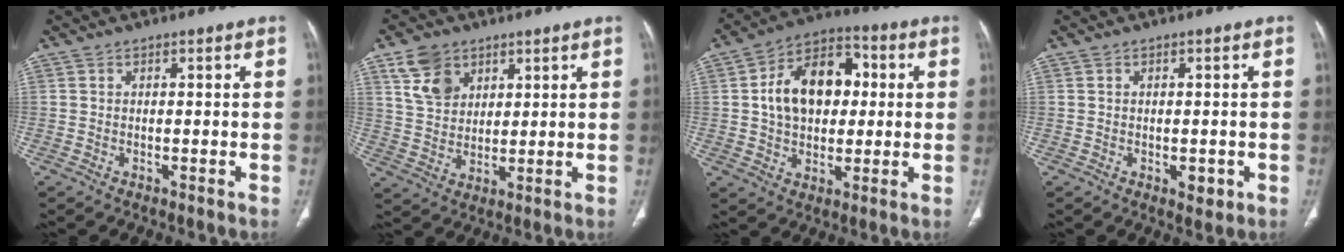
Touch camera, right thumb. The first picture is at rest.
{"total": 8.2, "force": [4.5, 5.8, 3.8], "torque": [-0.051, -0.020, 0.091]}
{"total": 15.4, "force": [1.9, 10.5, 11.0], "torque": [-0.148, 0.020, 0.025]}
{"total": 2.4, "force": [-0.7, 1.4, 1.8], "torque": [-0.013, 0.000, -0.005]}